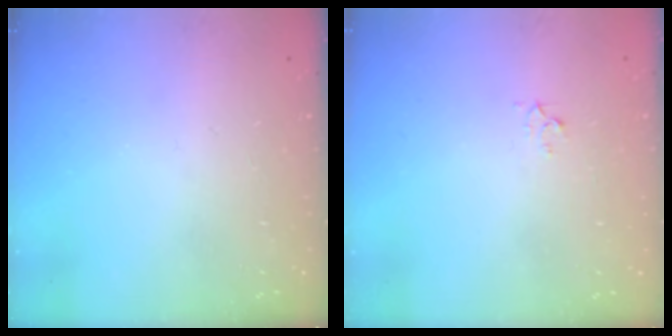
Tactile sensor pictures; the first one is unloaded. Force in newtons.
{"total": 2.3, "press": 2.3, "slide": 0.2}